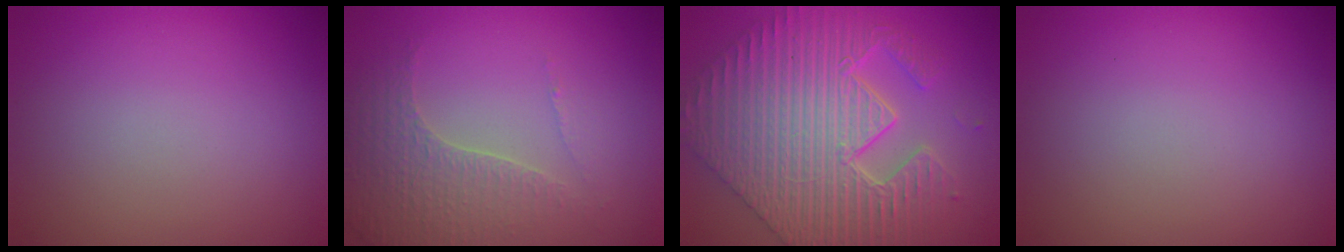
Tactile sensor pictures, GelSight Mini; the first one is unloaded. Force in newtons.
{"total": 4.3, "press": 3.1, "slide": 3.0}
{"total": 9.5, "press": 7.4, "slide": 6.0}
{"total": 0.0}